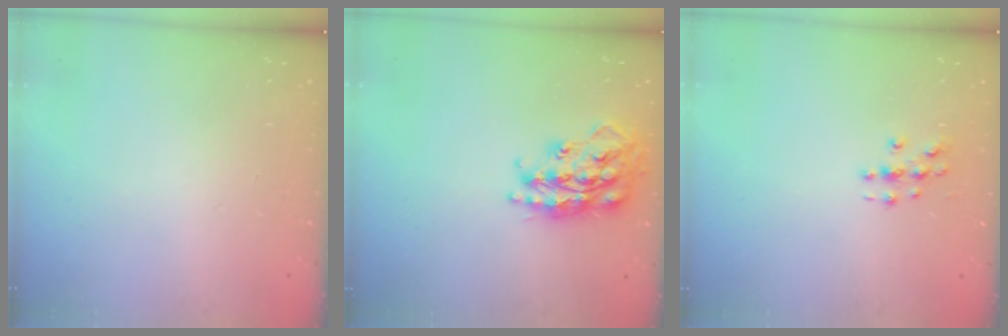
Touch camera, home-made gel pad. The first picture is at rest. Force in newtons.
{"total": 19.5, "press": 19.4, "slide": 1.3}
{"total": 3.1, "press": 3.1, "slide": 0.2}